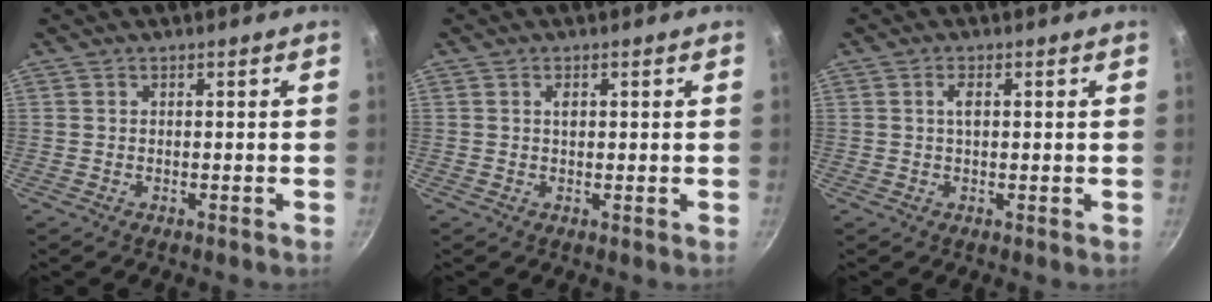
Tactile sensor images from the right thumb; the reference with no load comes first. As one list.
[{"total": 0.6, "force": [0.4, -0.1, 0.4], "torque": [-0.003, -0.004, 0.007]}, {"total": 1.2, "force": [0.4, 0.0, 1.1], "torque": [-0.020, 0.000, 0.008]}]